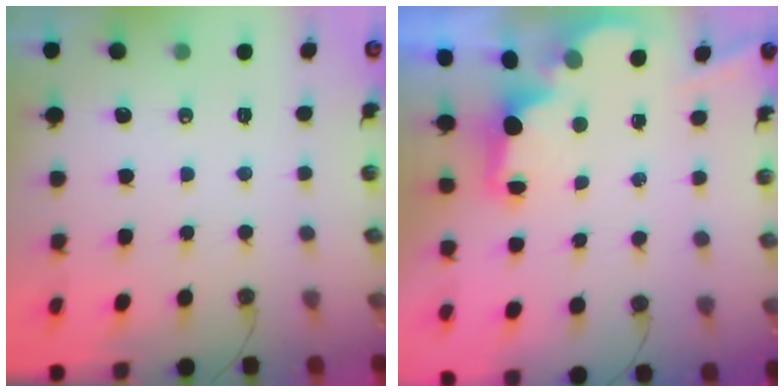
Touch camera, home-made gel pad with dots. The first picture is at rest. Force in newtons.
{"total": 2.1, "press": 1.9, "slide": 0.8}